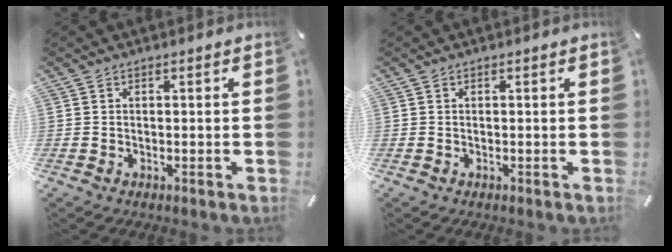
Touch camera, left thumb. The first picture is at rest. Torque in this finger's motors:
{"motor_torque": [-0.06, -0.03, 0.00, 0.02, 0.00]}